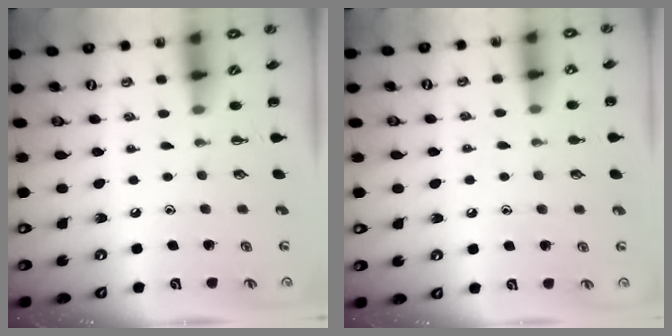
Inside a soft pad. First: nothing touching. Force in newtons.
{"total": 5.1, "press": 4.8, "slide": 1.7}